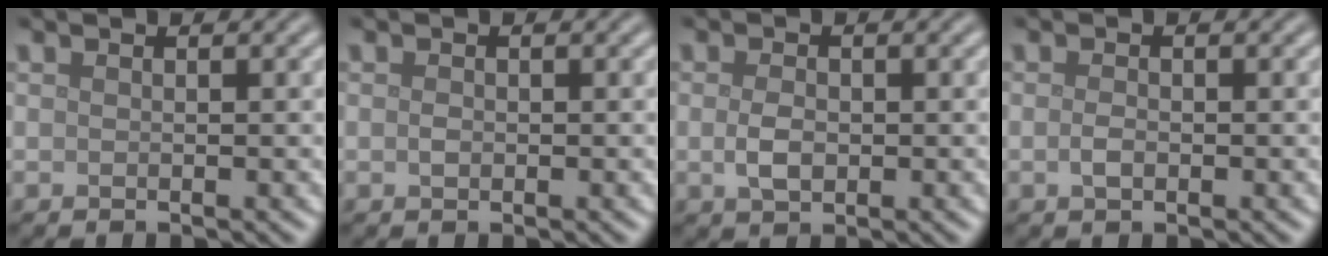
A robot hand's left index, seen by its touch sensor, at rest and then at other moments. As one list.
[{"total": 0.7, "force": [-0.1, 0.5, 0.5], "torque": [-0.010, -0.001, -0.001]}, {"total": 2.1, "force": [-0.1, 1.3, 1.6], "torque": [-0.035, -0.001, -0.003]}, {"total": 1.1, "force": [-0.2, 0.6, 0.9], "torque": [-0.020, -0.001, -0.006]}]